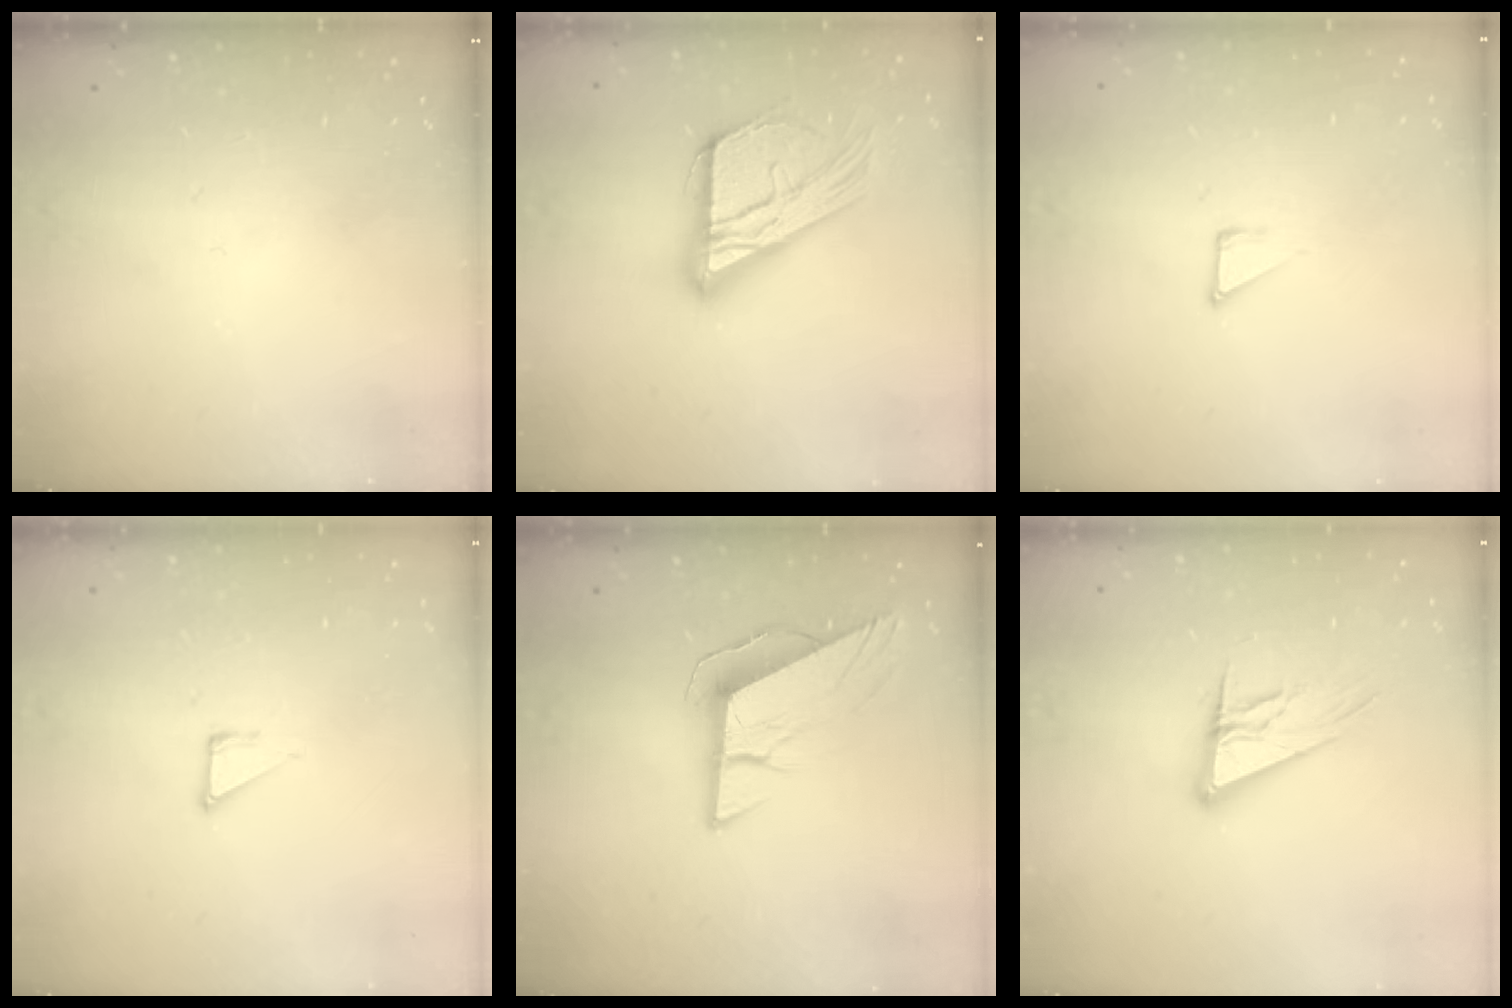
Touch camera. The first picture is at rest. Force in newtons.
{"total": 20.4, "press": 20.4, "slide": 1.8}
{"total": 2.3, "press": 2.3, "slide": 0.1}
{"total": 3.6, "press": 3.6, "slide": 0.2}
{"total": 10.0, "press": 9.7, "slide": 2.5}
{"total": 13.1, "press": 12.9, "slide": 2.5}